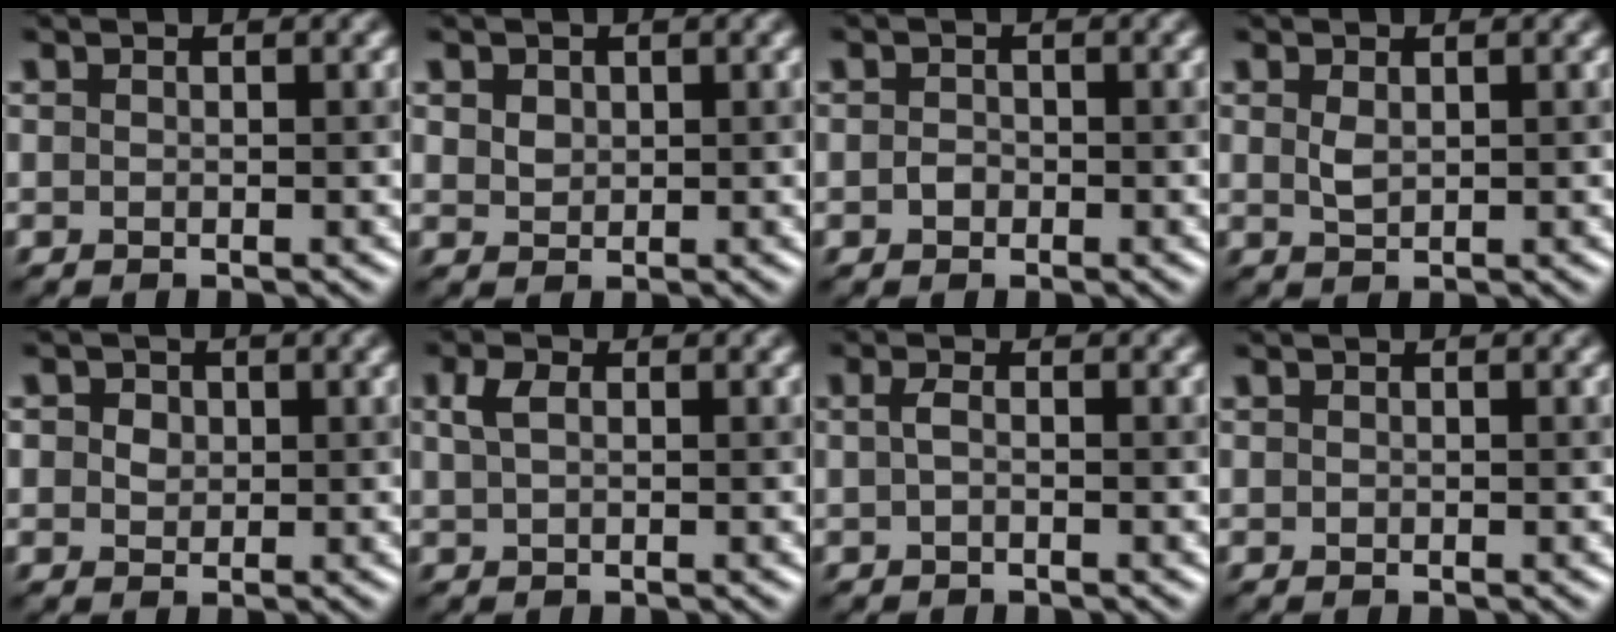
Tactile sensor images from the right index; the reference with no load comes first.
{"total": 1.2, "force": [0.6, 1.0, 0.3], "torque": [-0.004, 0.008, 0.014]}
{"total": 0.7, "force": [-0.3, 0.6, 0.2], "torque": [-0.005, 0.005, -0.006]}
{"total": 1.0, "force": [0.4, 0.5, 0.7], "torque": [-0.021, 0.005, 0.015]}
{"total": 2.3, "force": [0.7, 1.9, 1.0], "torque": [-0.010, 0.026, -0.002]}
{"total": 1.5, "force": [0.6, 0.8, 1.1], "torque": [-0.026, 0.012, 0.012]}
{"total": 0.8, "force": [-0.1, 0.1, 0.8], "torque": [-0.019, 0.004, -0.001]}
{"total": 0.0}